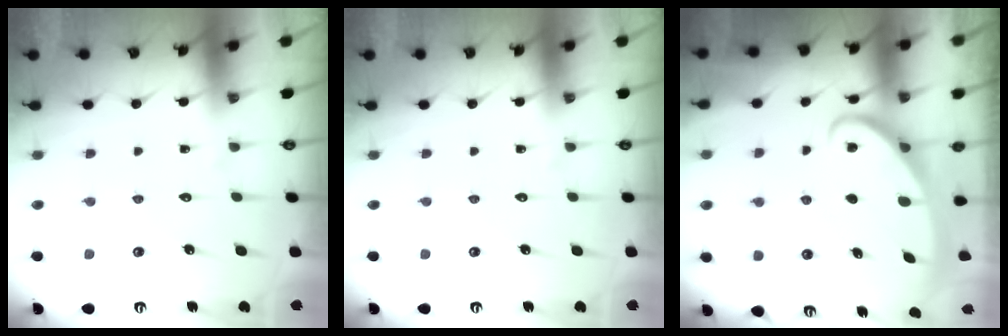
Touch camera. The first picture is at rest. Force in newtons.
{"total": 0.0}
{"total": 2.6, "press": 2.6, "slide": 0.4}